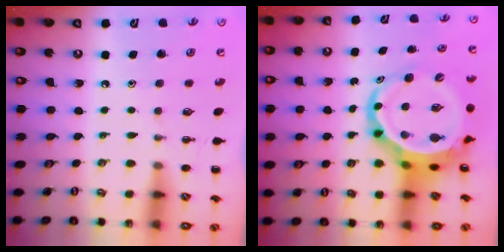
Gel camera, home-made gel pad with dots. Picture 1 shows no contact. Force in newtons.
{"total": 9.5, "press": 9.1, "slide": 2.7}